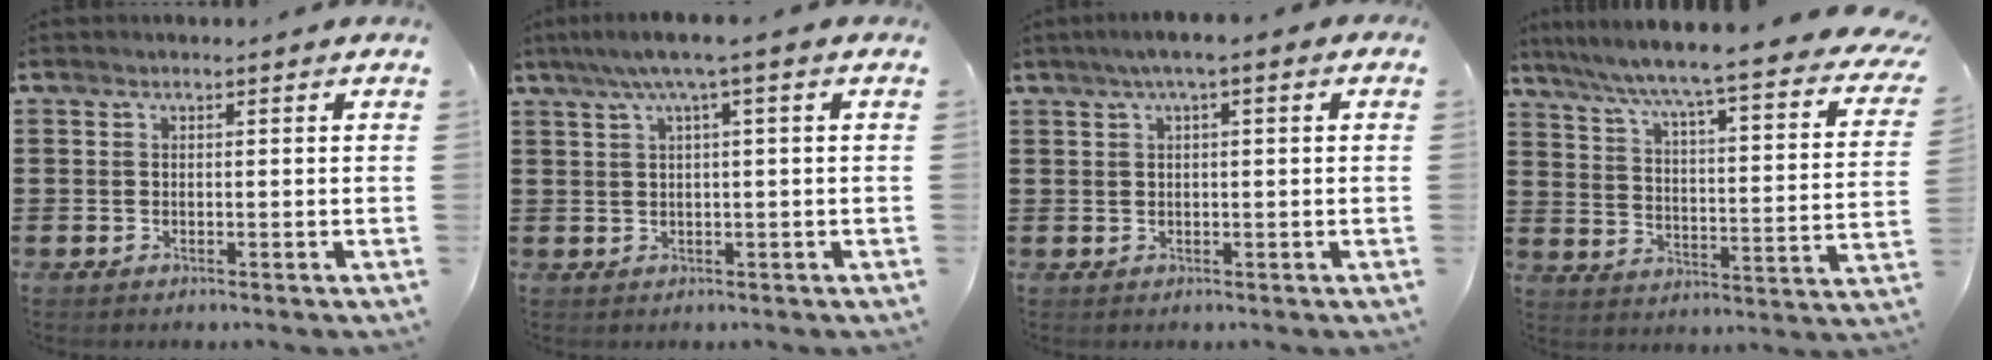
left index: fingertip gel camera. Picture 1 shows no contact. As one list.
[{"total": 3.4, "force": [0.8, -0.2, 3.3], "torque": [-0.065, -0.003, 0.010]}, {"total": 2.1, "force": [0.3, 0.2, 2.1], "torque": [-0.037, 0.001, 0.005]}, {"total": 5.5, "force": [4.5, -0.8, 3.0], "torque": [-0.081, -0.051, 0.065]}]